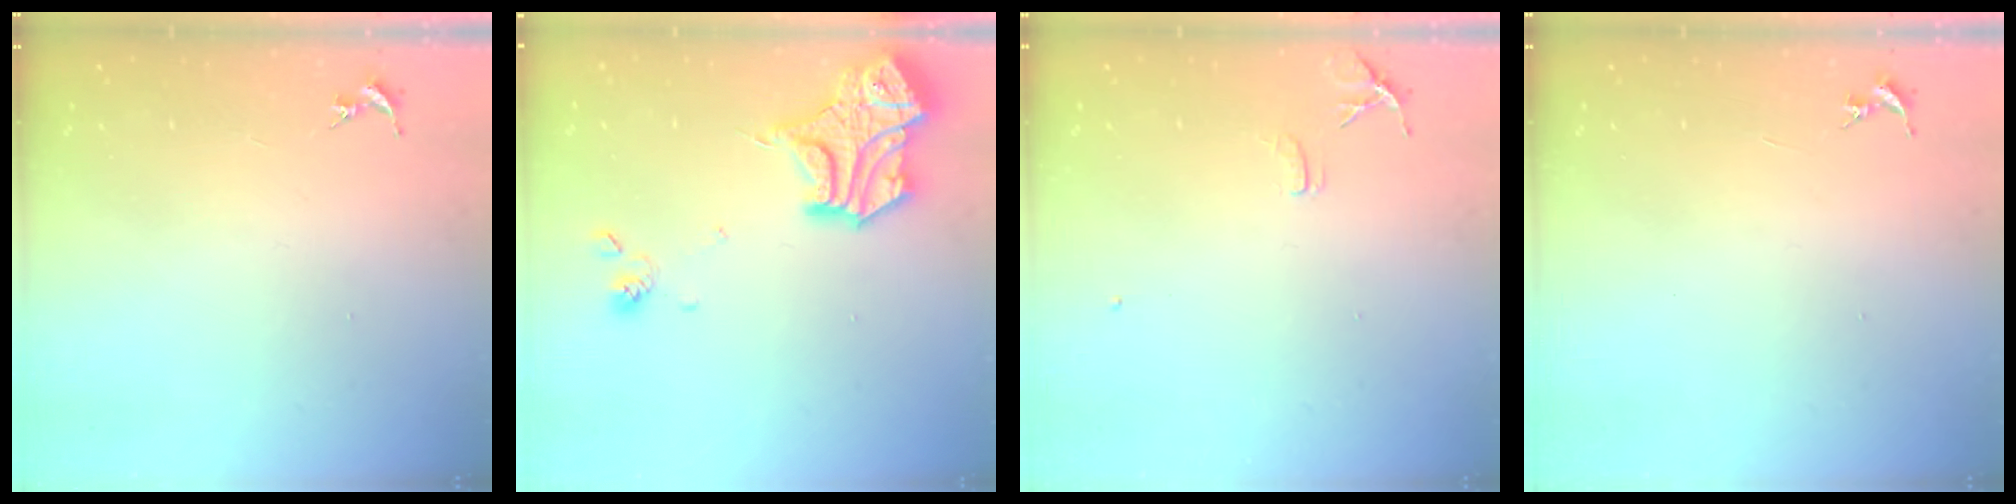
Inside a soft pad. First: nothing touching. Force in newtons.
{"total": 19.9, "press": 19.8, "slide": 1.8}
{"total": 6.7, "press": 6.7, "slide": 0.7}
{"total": 0.0}